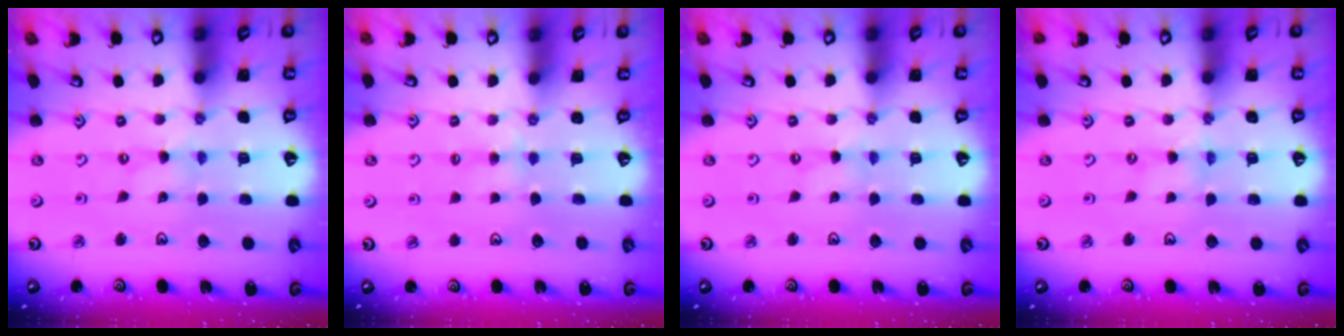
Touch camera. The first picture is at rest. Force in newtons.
{"total": 2.3, "press": 2.3, "slide": 0.4}
{"total": 0.8, "press": 0.7, "slide": 0.2}
{"total": 0.0}